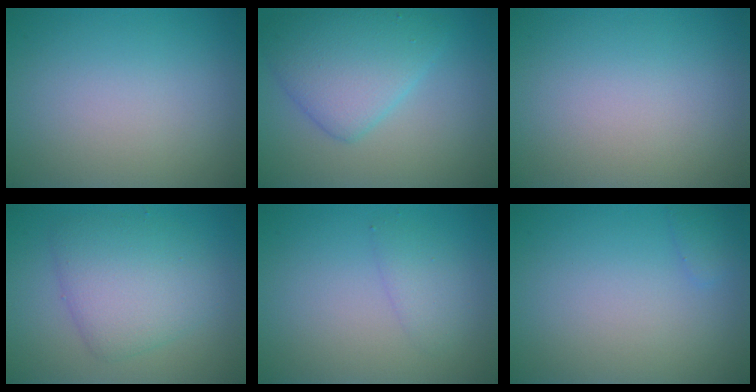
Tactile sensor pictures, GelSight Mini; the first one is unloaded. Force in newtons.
{"total": 5.4, "press": 5.4, "slide": 0.2}
{"total": 0.0}
{"total": 4.8, "press": 4.8, "slide": 0.3}
{"total": 1.5, "press": 1.5, "slide": 0.1}
{"total": 0.8, "press": 0.8, "slide": 0.0}